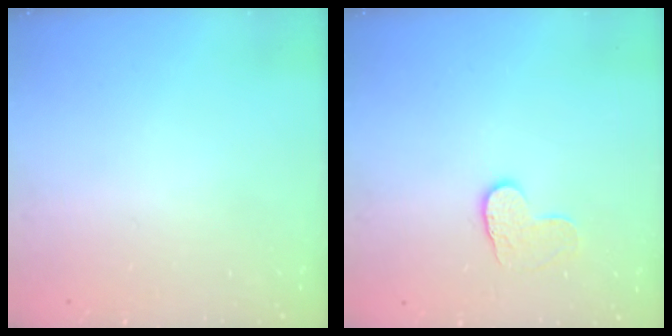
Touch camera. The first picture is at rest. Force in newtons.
{"total": 6.9, "press": 6.8, "slide": 0.5}